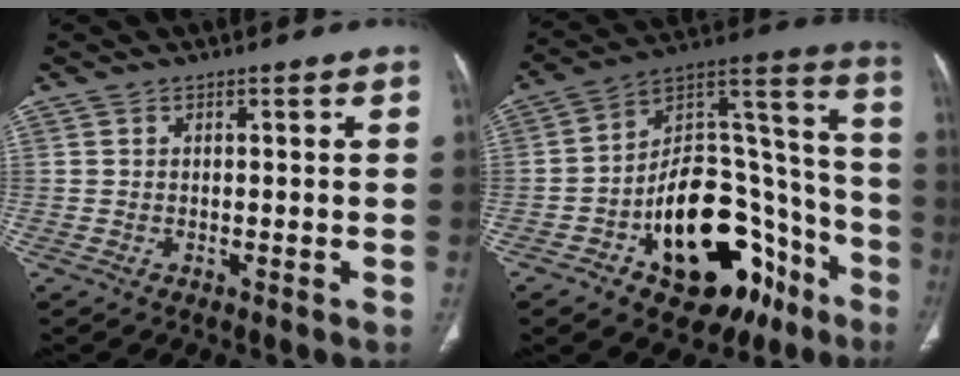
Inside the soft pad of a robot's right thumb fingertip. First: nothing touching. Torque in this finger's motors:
{"motor_torque": [4.19, 0.81, 1.24, -1.53, 0.15]}